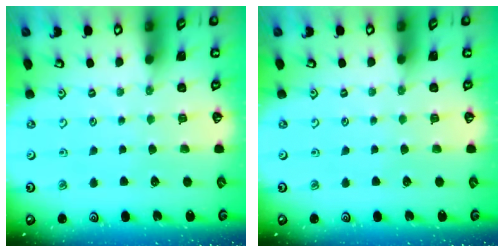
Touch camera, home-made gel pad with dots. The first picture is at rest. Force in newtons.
{"total": 0.0}